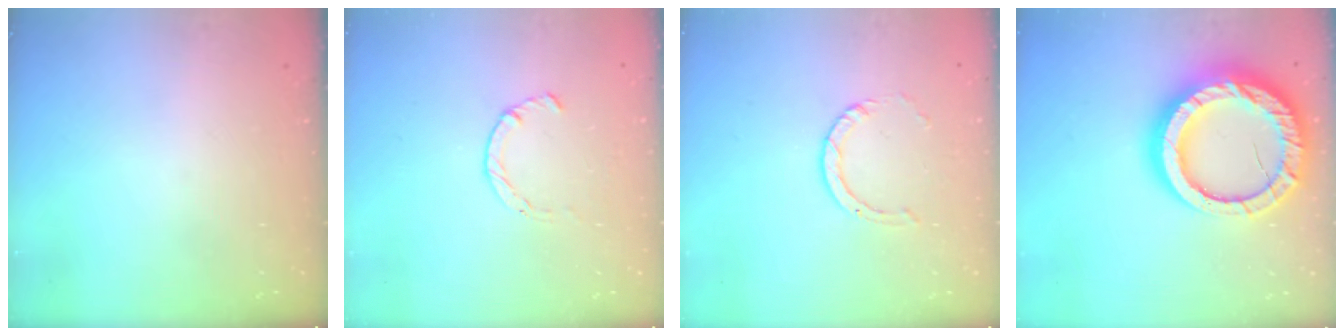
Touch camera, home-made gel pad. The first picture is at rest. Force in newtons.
{"total": 3.7, "press": 3.6, "slide": 0.5}
{"total": 4.1, "press": 4.1, "slide": 0.4}
{"total": 25.1, "press": 25.0, "slide": 2.5}